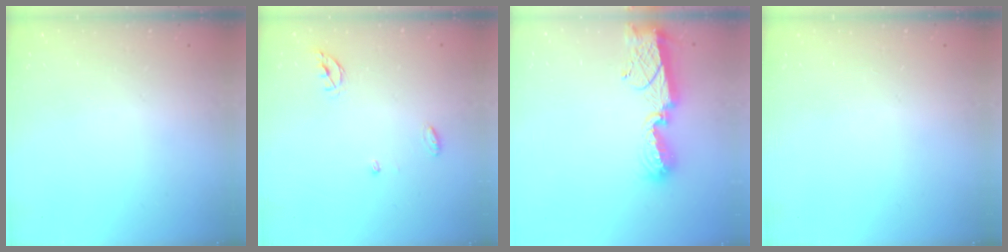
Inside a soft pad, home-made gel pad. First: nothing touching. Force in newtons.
{"total": 4.4, "press": 4.4, "slide": 0.4}
{"total": 11.4, "press": 11.4, "slide": 0.8}
{"total": 0.0}